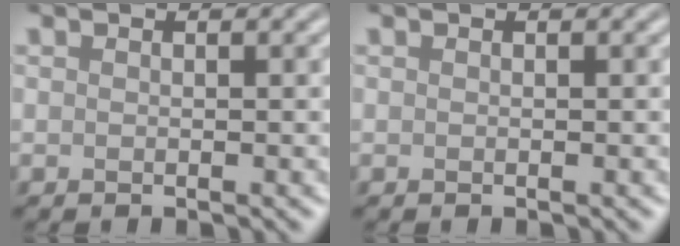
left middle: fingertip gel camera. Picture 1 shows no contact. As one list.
[{"total": 0.0}]